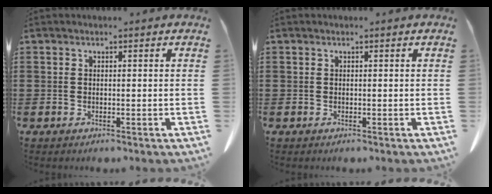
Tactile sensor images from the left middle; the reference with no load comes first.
{"total": 0.0}